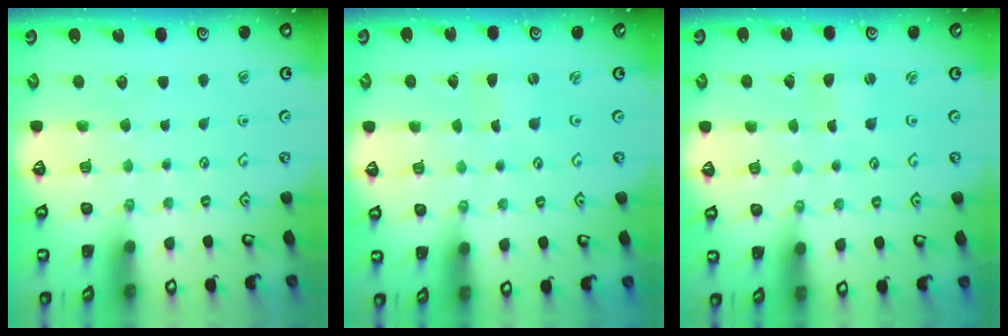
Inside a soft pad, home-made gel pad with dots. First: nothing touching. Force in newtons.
{"total": 0.0}
{"total": 0.9, "press": 0.9, "slide": 0.2}